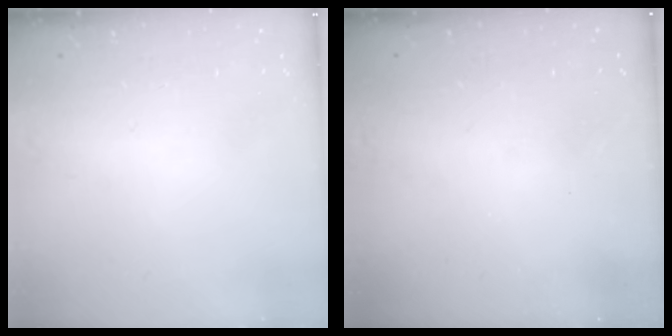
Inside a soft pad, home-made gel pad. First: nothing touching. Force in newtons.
{"total": 3.1, "press": 3.1, "slide": 0.1}